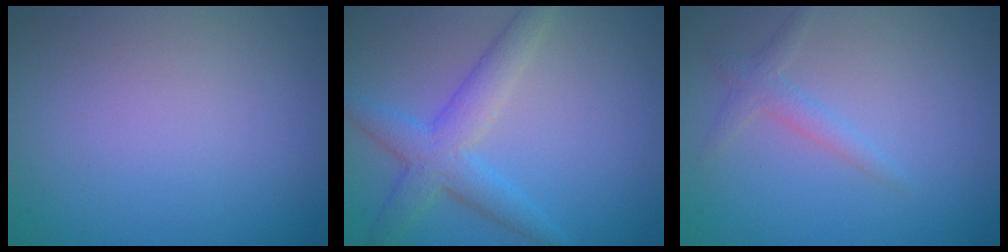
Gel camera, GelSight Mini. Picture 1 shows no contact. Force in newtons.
{"total": 4.4, "press": 4.4, "slide": 0.1}
{"total": 1.7, "press": 1.7, "slide": 0.0}